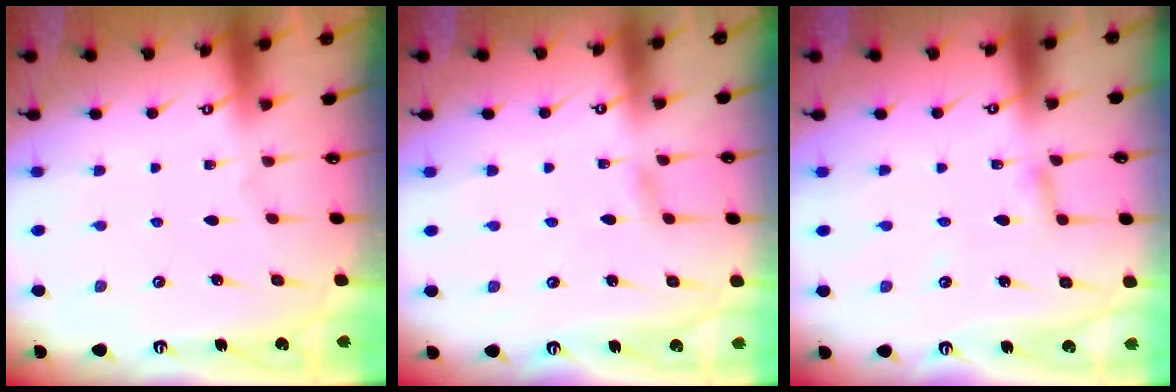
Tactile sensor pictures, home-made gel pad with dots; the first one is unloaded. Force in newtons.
{"total": 2.8, "press": 2.8, "slide": 0.4}
{"total": 3.0, "press": 3.0, "slide": 0.2}